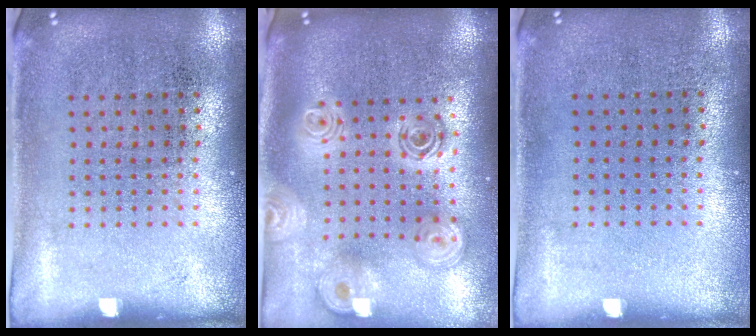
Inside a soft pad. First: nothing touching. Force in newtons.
{"total": 2.5, "press": 1.9, "slide": 1.7}
{"total": 0.0}